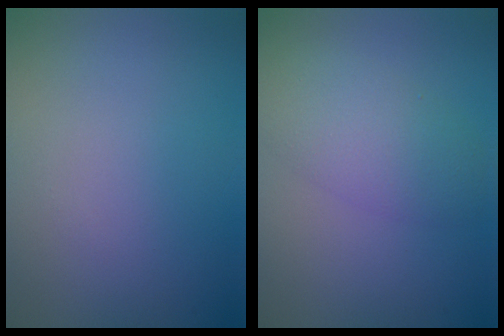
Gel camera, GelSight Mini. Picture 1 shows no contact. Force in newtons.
{"total": 4.4, "press": 4.4, "slide": 0.1}